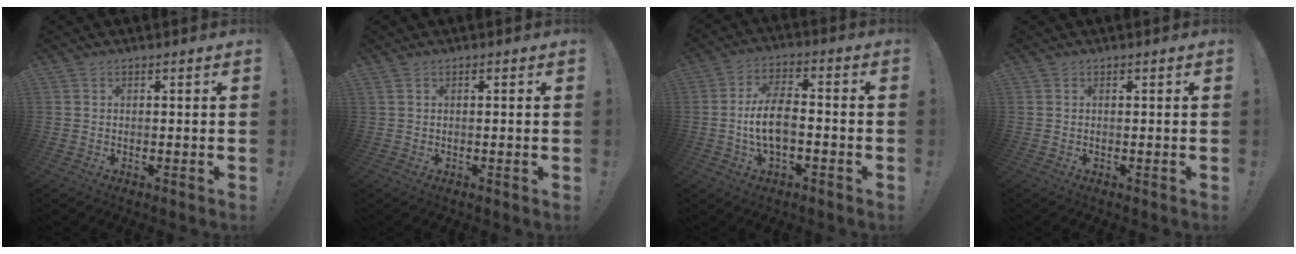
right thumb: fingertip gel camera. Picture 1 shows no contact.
{"total": 0.8, "force": [0.3, -0.2, 0.7], "torque": [-0.014, 0.000, 0.005]}
{"total": 10.6, "force": [-2.6, 5.3, 8.8], "torque": [-0.165, 0.012, -0.044]}
{"total": 0.0}